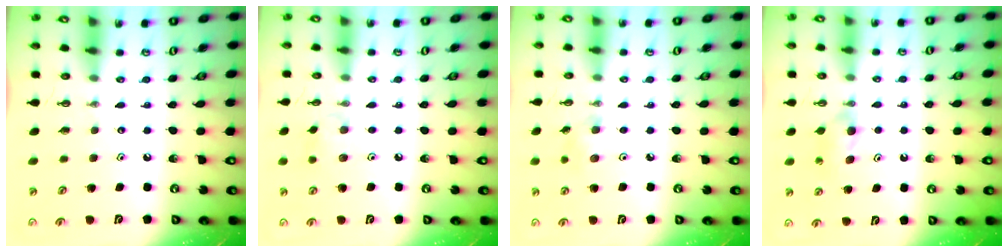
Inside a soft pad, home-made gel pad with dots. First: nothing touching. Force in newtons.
{"total": 6.7, "press": 6.6, "slide": 0.8}
{"total": 6.6, "press": 5.5, "slide": 3.7}
{"total": 4.7, "press": 4.7, "slide": 0.2}